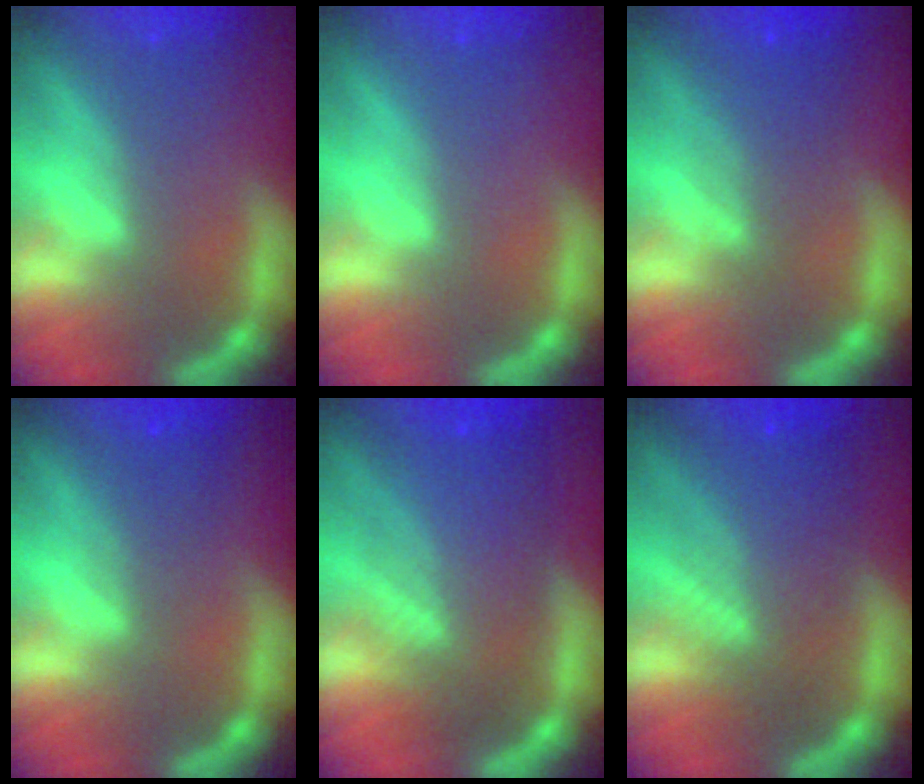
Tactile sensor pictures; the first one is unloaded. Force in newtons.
{"total": 0.0}
{"total": 4.1}
{"total": 2.5}
{"total": 9.1}
{"total": 7.6}